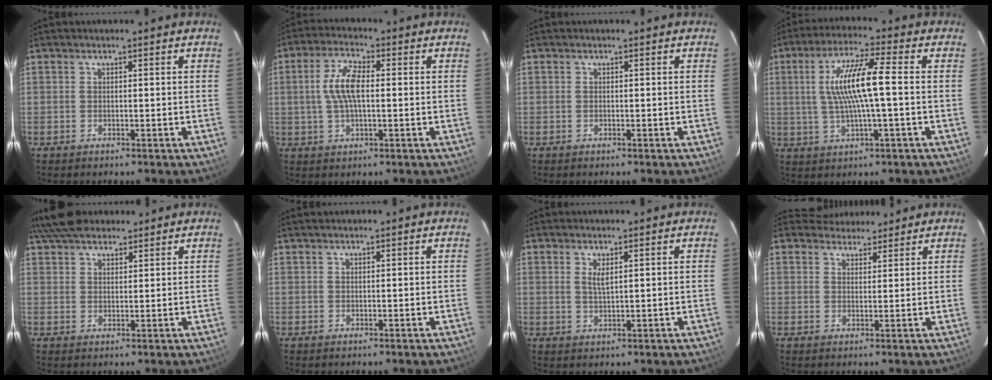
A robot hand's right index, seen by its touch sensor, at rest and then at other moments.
{"total": 7.4, "force": [0.5, 2.8, 6.9], "torque": [-0.137, 0.011, 0.010]}
{"total": 0.0}
{"total": 10.2, "force": [0.7, 0.0, 10.1], "torque": [-0.191, 0.001, 0.015]}
{"total": 7.8, "force": [6.8, 2.7, 2.5], "torque": [-0.051, 0.031, 0.121]}
{"total": 1.3, "force": [1.1, -0.6, -0.4], "torque": [0.005, 0.002, 0.021]}
{"total": 2.2, "force": [0.9, 0.5, 2.0], "torque": [-0.036, -0.002, 0.017]}
{"total": 5.1, "force": [4.8, 1.5, -0.8], "torque": [0.018, 0.013, 0.070]}